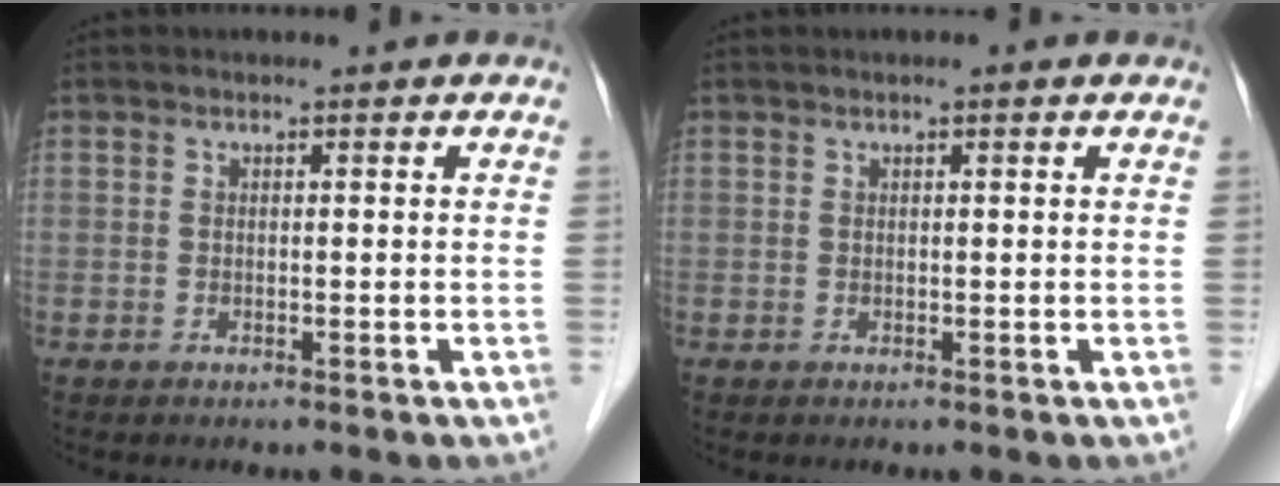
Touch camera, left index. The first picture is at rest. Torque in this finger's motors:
{"motor_torque": [0.45, -0.46, 0.13, 0.02]}